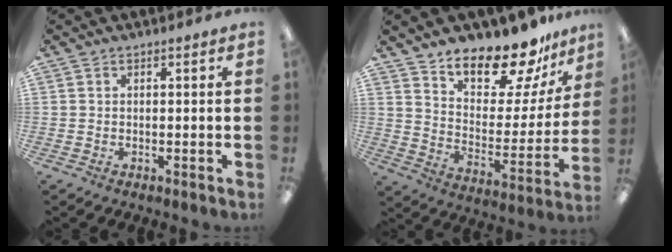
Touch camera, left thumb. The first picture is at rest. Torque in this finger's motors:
{"motor_torque": [0.33, 0.38, 1.10, -1.67, 0.22]}